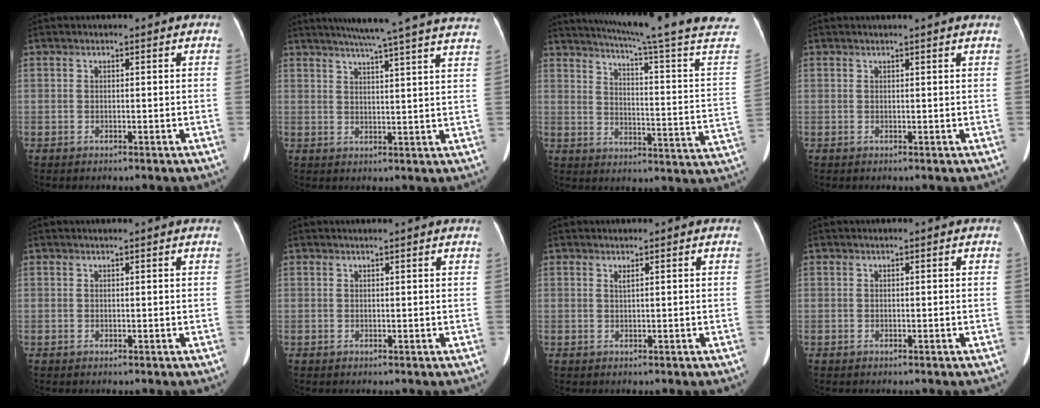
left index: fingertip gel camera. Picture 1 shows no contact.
{"total": 21.5, "force": [18.9, -1.0, 10.2], "torque": [-0.159, -0.021, 0.231]}
{"total": 23.5, "force": [20.3, -2.9, 11.4], "torque": [-0.187, -0.089, 0.251]}
{"total": 2.1, "force": [1.9, -0.4, 0.8], "torque": [-0.015, 0.007, 0.023]}
{"total": 1.0, "force": [0.9, -0.2, 0.4], "torque": [-0.012, 0.006, 0.017]}
{"total": 2.3, "force": [2.1, -0.3, 0.9], "torque": [-0.014, 0.010, 0.026]}
{"total": 0.6, "force": [0.4, -0.1, 0.5], "torque": [-0.013, -0.001, 0.011]}
{"total": 0.0}